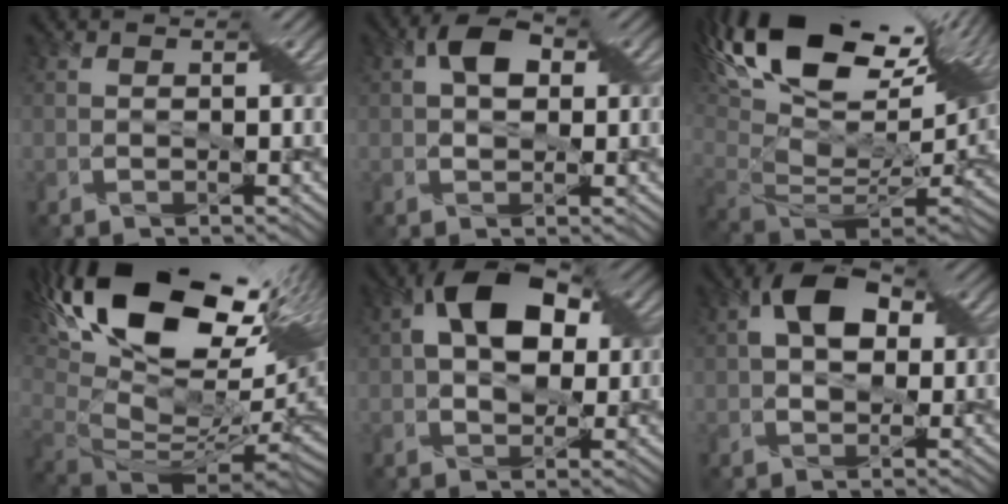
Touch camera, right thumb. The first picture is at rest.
{"total": 3.5, "force": [0.9, 2.3, 2.5], "torque": [-0.046, 0.004, 0.010]}
{"total": 20.4, "force": [10.8, 9.6, 14.3], "torque": [-0.274, 0.055, 0.194]}
{"total": 21.7, "force": [8.3, 11.1, 16.6], "torque": [-0.319, 0.019, 0.157]}
{"total": 11.0, "force": [2.9, 6.9, 8.1], "torque": [-0.144, 0.026, 0.032]}
{"total": 6.1, "force": [1.5, 4.0, 4.4], "torque": [-0.081, 0.010, 0.016]}